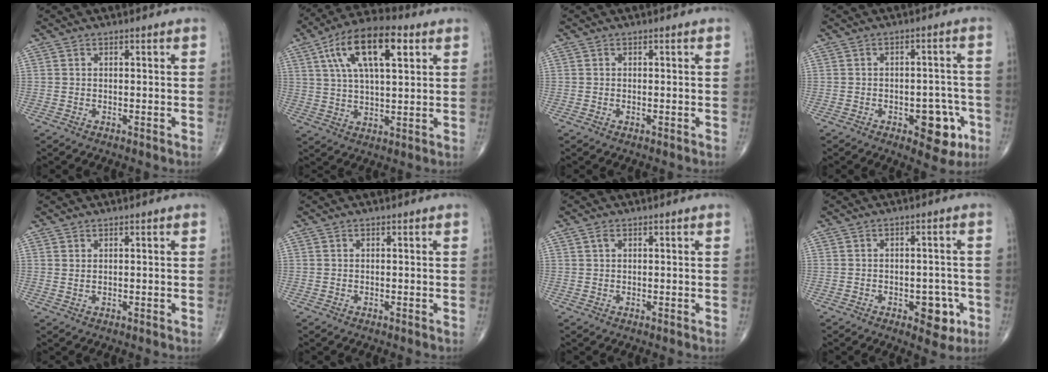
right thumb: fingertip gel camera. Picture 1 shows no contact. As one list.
[{"total": 15.8, "force": [6.2, 6.6, 13.0], "torque": [-0.218, 0.006, 0.103]}, {"total": 0.0}, {"total": 8.6, "force": [-3.4, 4.4, 6.5], "torque": [-0.051, 0.025, -0.037]}, {"total": 0.9, "force": [0.6, 0.2, 0.7], "torque": [-0.014, -0.003, 0.014]}, {"total": 0.0}, {"total": 1.0, "force": [0.5, 0.6, 0.6], "torque": [-0.013, 0.004, 0.009]}, {"total": 6.0, "force": [-2.4, 3.4, 4.3], "torque": [-0.027, 0.014, -0.026]}]